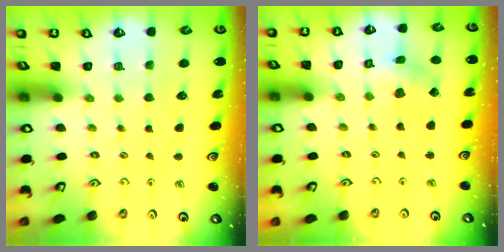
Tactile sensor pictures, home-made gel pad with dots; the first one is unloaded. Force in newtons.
{"total": 2.9, "press": 2.9, "slide": 0.3}